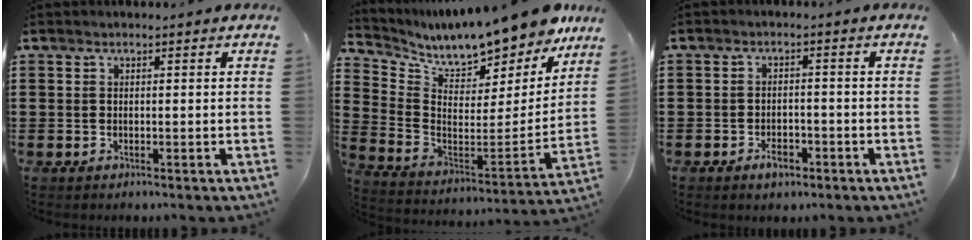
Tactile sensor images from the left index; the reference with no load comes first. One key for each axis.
{"total": 9.7, "fx": 9.2, "fy": 1.3, "fz": 2.7, "tx": -0.076, "ty": -0.086, "tz": 0.151}
{"total": 2.8, "fx": -1.9, "fy": 1.4, "fz": 1.5, "tx": -0.028, "ty": 0.002, "tz": -0.036}